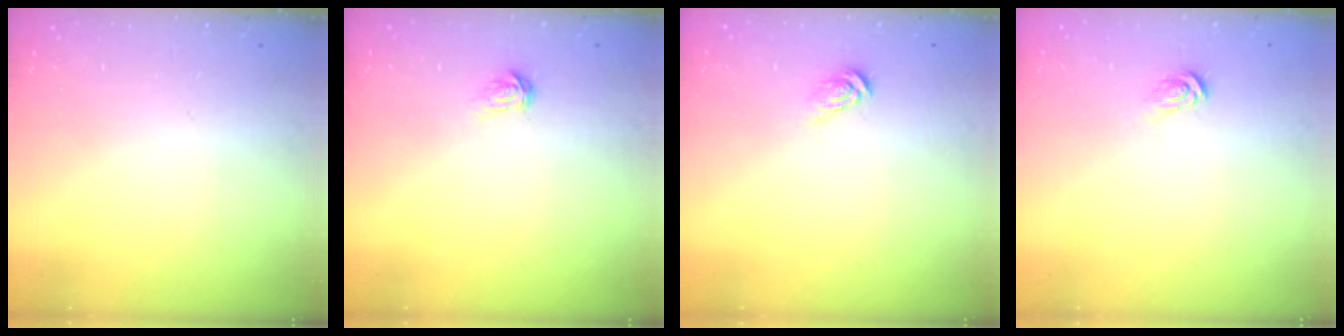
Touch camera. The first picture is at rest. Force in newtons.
{"total": 1.8, "press": 1.7, "slide": 0.2}
{"total": 5.2, "press": 5.2, "slide": 0.4}
{"total": 2.8, "press": 2.8, "slide": 0.2}